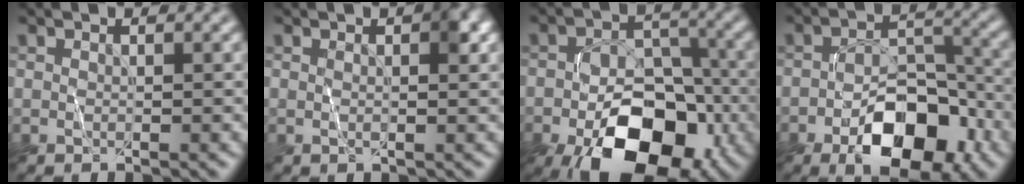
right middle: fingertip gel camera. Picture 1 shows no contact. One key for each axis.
{"total": 1.8, "fx": 0.5, "fy": 0.4, "fz": 1.7, "tx": -0.019, "ty": 0.004, "tz": 0.010}
{"total": 12.9, "fx": -6.5, "fy": 7.0, "fz": 8.7, "tx": -0.141, "ty": -0.015, "tz": -0.101}
{"total": 8.8, "fx": -4.7, "fy": 4.0, "fz": 6.3, "tx": -0.095, "ty": 0.012, "tz": -0.074}